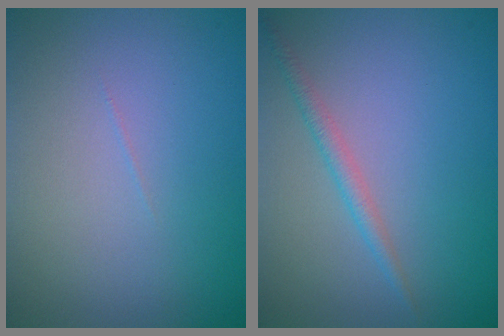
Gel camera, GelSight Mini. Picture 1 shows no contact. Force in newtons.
{"total": 1.5, "press": 1.5, "slide": 0.1}